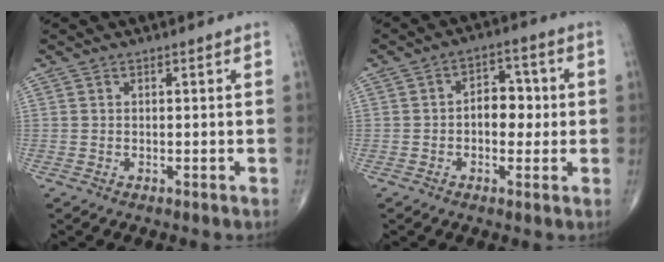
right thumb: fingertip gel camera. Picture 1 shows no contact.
{"total": 6.6, "force": [-0.1, 4.4, 4.9], "torque": [-0.038, 0.016, -0.008]}